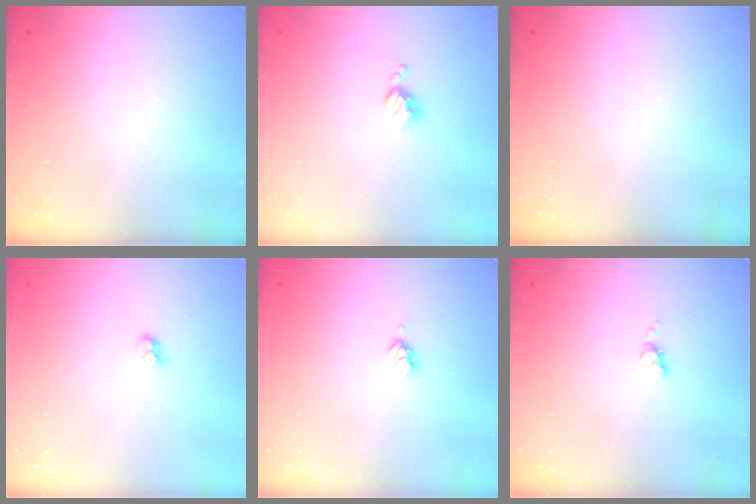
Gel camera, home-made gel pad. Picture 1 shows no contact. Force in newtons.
{"total": 4.3, "press": 4.3, "slide": 0.5}
{"total": 0.0}
{"total": 2.9, "press": 2.9, "slide": 0.3}
{"total": 2.7, "press": 2.6, "slide": 0.5}
{"total": 4.0, "press": 4.0, "slide": 0.6}